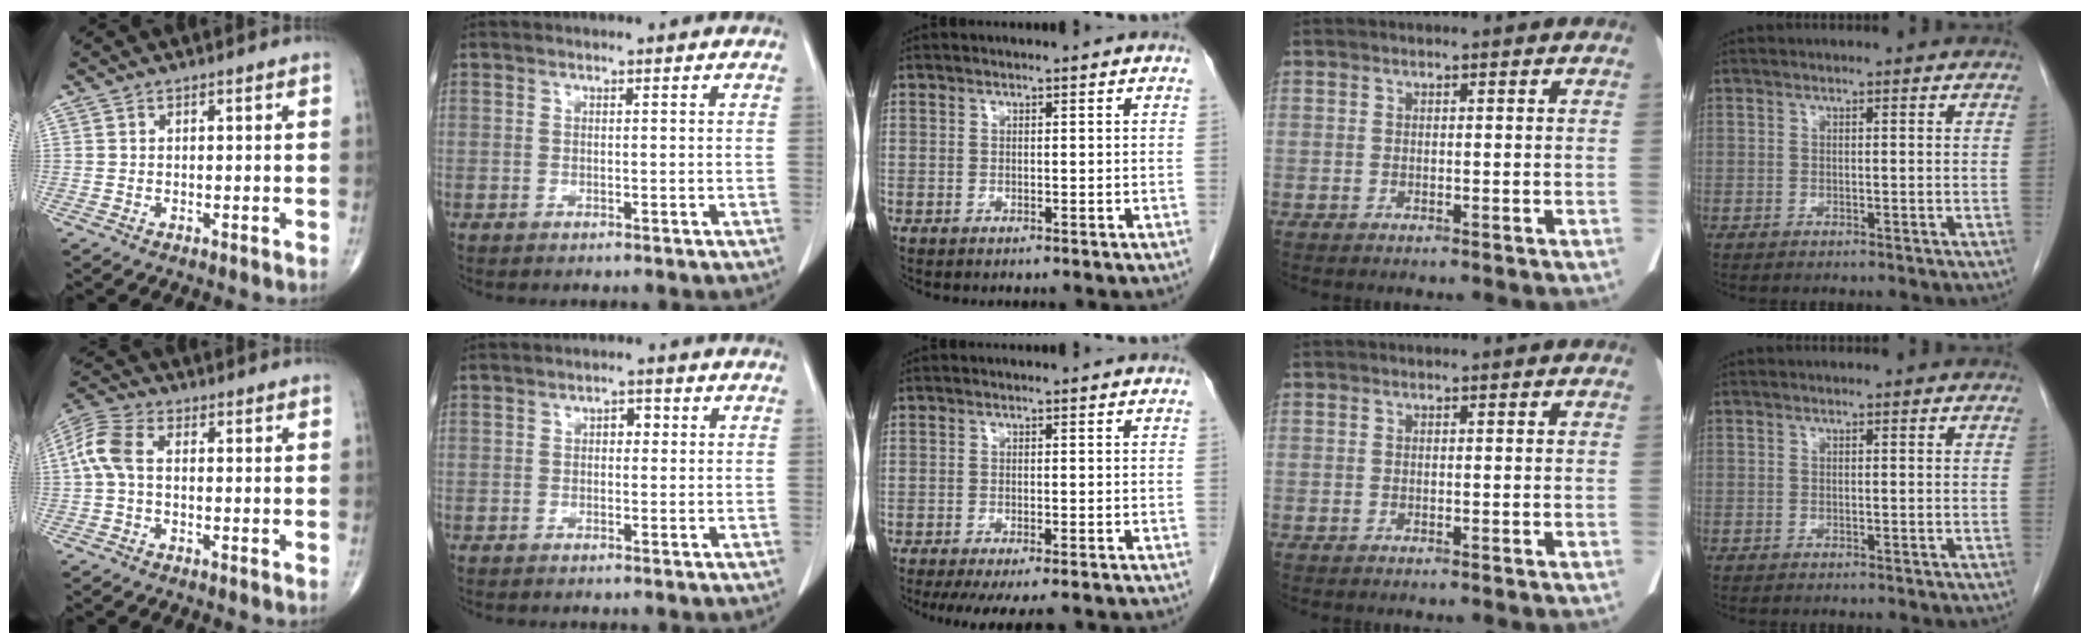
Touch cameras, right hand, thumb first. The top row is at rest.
{"thumb": {"total": 6.4, "force": [0.0, 3.6, 5.3], "torque": [-0.127, 0.020, -0.009]}, "index": {"total": 1.8, "force": [0.3, 1.1, 1.4], "torque": [-0.017, 0.009, 0.002]}, "middle": {"total": 8.9, "force": [-7.5, 1.2, 4.7], "torque": [-0.057, -0.015, -0.104]}}